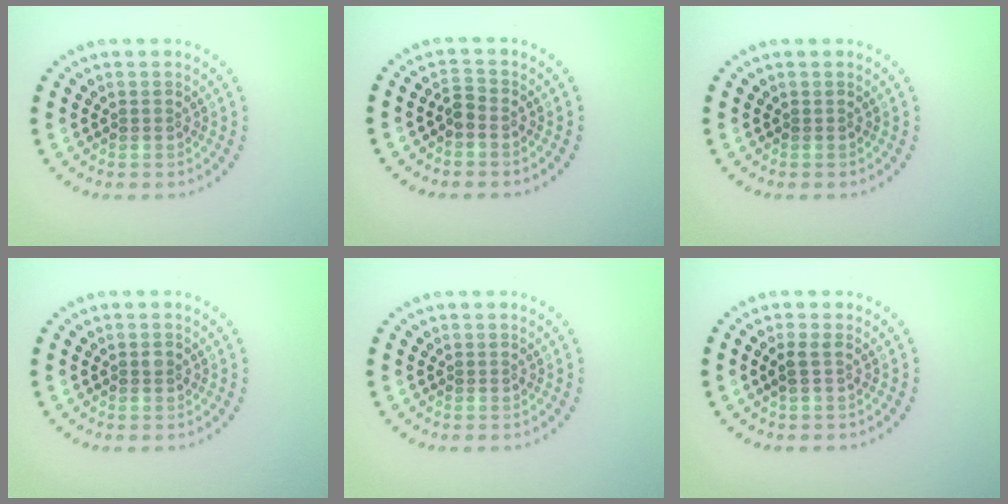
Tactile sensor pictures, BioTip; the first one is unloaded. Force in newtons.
{"total": 1.1, "press": 1.0, "slide": 0.5}
{"total": 0.0}
{"total": 0.6, "press": 0.6, "slide": 0.1}
{"total": 0.0}
{"total": 1.1, "press": 1.0, "slide": 0.5}